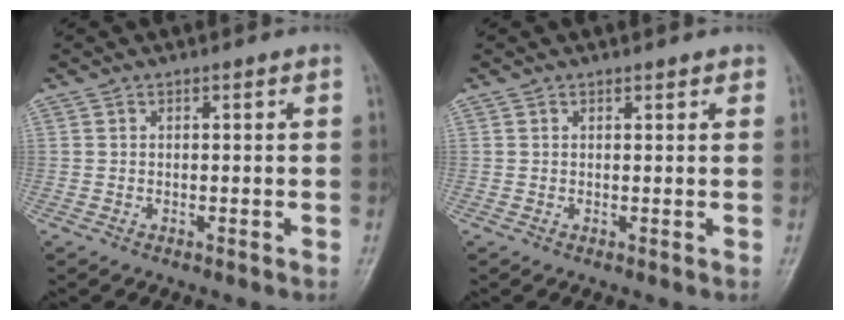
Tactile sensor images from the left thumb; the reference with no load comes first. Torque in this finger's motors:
{"motor_torque": [-0.20, 0.00, -0.15, 0.01, 0.02]}